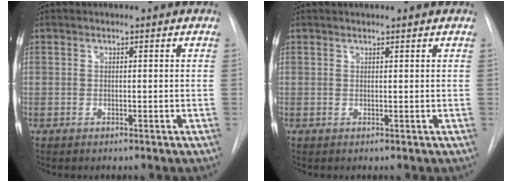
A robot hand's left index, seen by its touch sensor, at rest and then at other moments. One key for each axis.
{"total": 1.3, "fx": 1.1, "fy": -0.1, "fz": 0.6, "tx": -0.008, "ty": 0.009, "tz": 0.016}